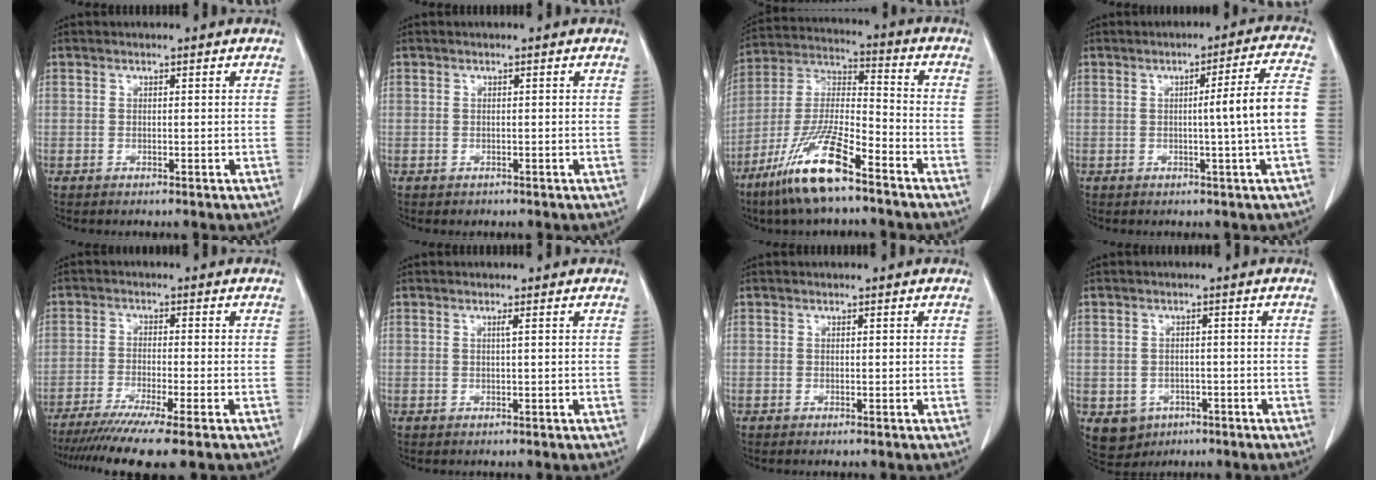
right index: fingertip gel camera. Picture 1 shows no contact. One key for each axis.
{"total": 0.6, "fx": -0.3, "fy": 0.5, "fz": 0.0, "tx": -0.005, "ty": 0.004, "tz": -0.003}
{"total": 14.7, "fx": -9.4, "fy": 2.2, "fz": 11.0, "tx": -0.231, "ty": -0.023, "tz": -0.181}
{"total": 7.9, "fx": -0.8, "fy": -1.6, "fz": 7.7, "tx": -0.104, "ty": 0.007, "tz": -0.012}
{"total": 11.4, "fx": -9.0, "fy": -0.8, "fz": 7.0, "tx": -0.099, "ty": -0.029, "tz": -0.140}
{"total": 0.5, "fx": 0.1, "fy": -0.2, "fz": 0.5, "tx": -0.011, "ty": -0.002, "tz": 0.005}
{"total": 0.0}
{"total": 5.2, "fx": -2.3, "fy": 4.4, "fz": 1.3, "tx": -0.016, "ty": 0.004, "tz": -0.026}